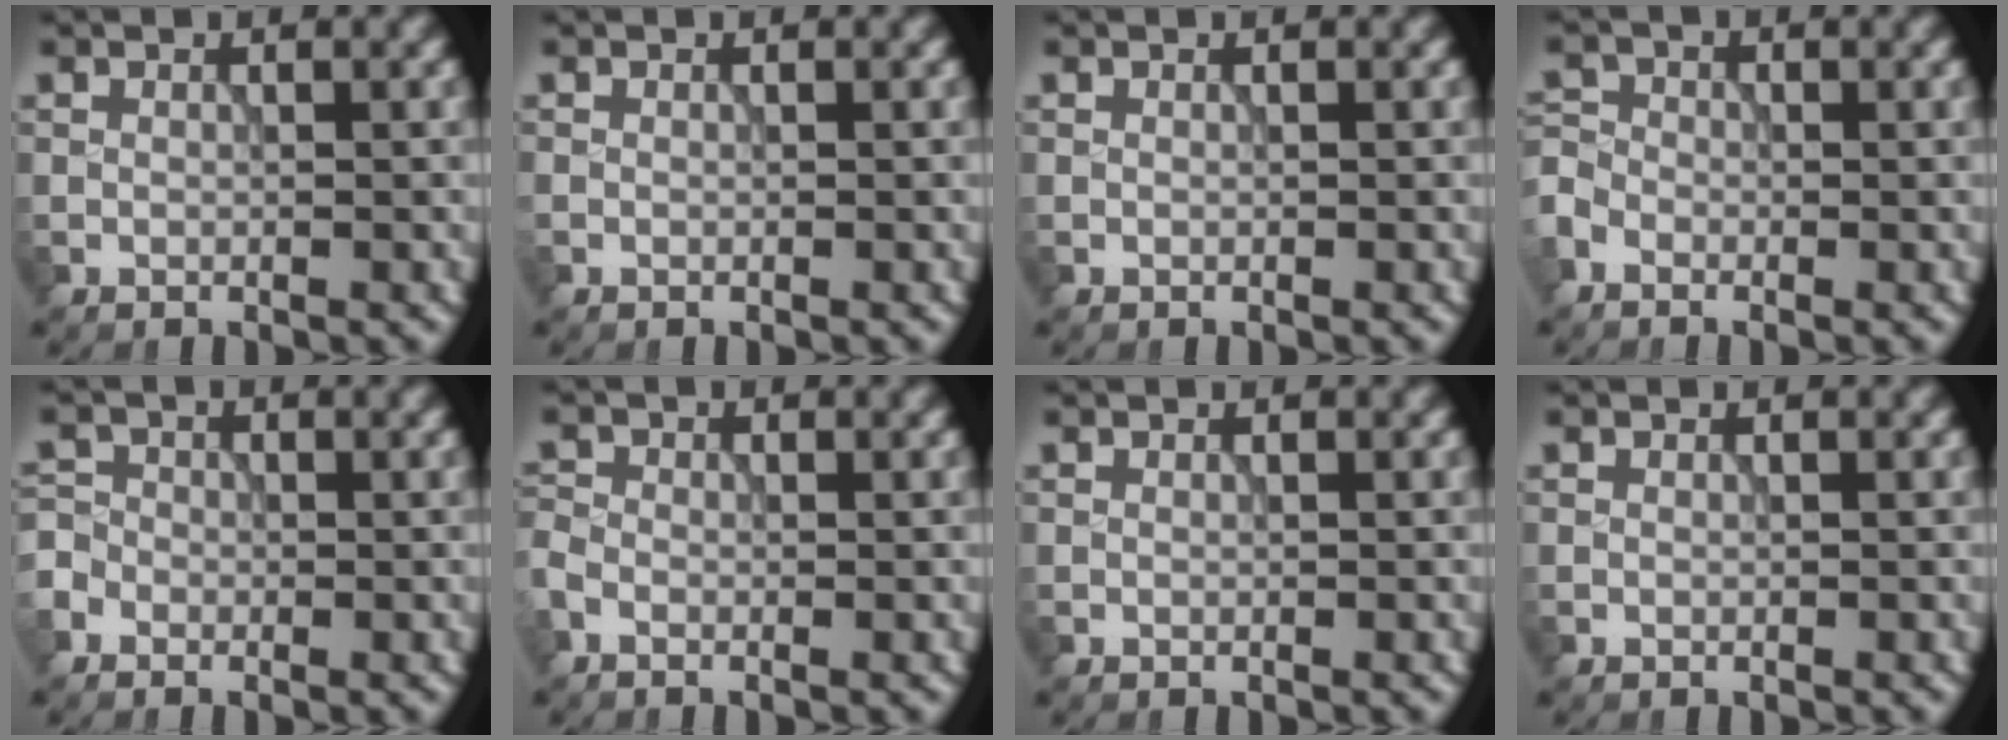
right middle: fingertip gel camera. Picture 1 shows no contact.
{"total": 0.0}
{"total": 0.0}
{"total": 2.4, "force": [-1.4, 1.7, 1.0], "torque": [-0.028, 0.000, -0.032]}
{"total": 2.4, "force": [-1.3, 1.8, 0.7], "torque": [-0.014, 0.006, -0.029]}
{"total": 1.4, "force": [-0.8, 0.8, 0.7], "torque": [-0.018, 0.000, -0.029]}
{"total": 0.0}
{"total": 0.0}